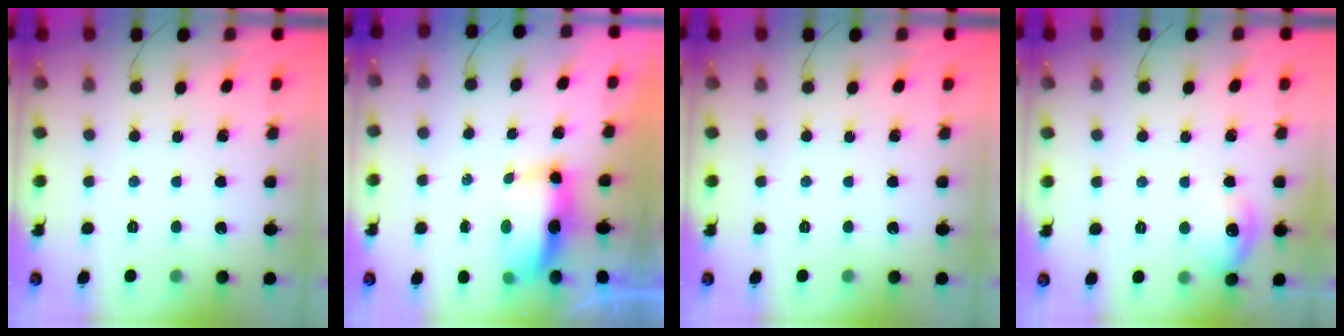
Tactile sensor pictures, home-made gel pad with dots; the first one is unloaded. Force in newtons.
{"total": 9.7, "press": 8.5, "slide": 4.6}
{"total": 0.0}
{"total": 9.1, "press": 9.0, "slide": 1.2}